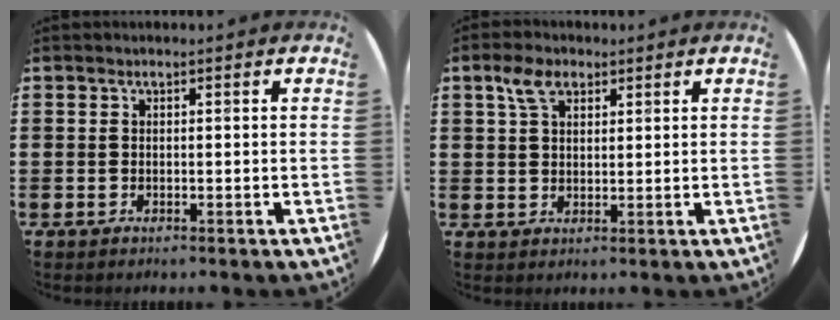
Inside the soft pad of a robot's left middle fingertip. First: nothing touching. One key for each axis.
{"total": 4.1, "fx": 2.5, "fy": 2.3, "fz": 2.3, "tx": -0.044, "ty": 0.005, "tz": 0.044}